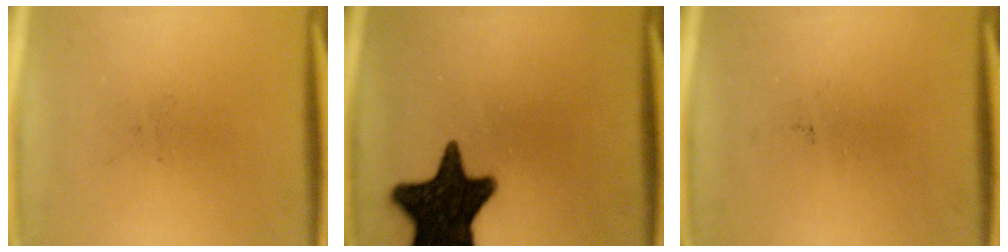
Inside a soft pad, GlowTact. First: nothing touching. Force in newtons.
{"total": 17.7}
{"total": 0.0}